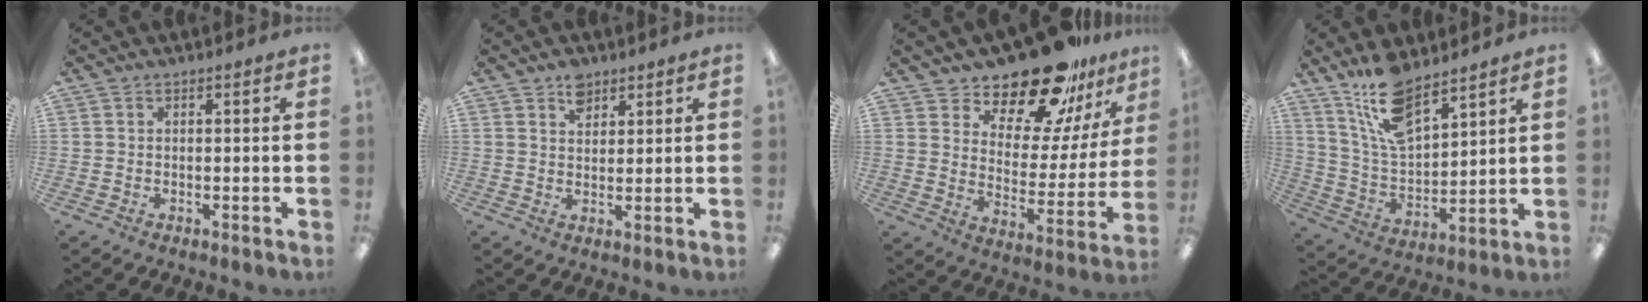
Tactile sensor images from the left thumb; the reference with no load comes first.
{"total": 4.8, "force": [3.5, 2.9, 1.7], "torque": [-0.020, -0.011, 0.061]}
{"total": 19.3, "force": [16.6, 6.1, 7.6], "torque": [-0.128, -0.130, 0.288]}
{"total": 13.8, "force": [10.3, 5.3, 7.5], "torque": [-0.158, -0.044, 0.191]}